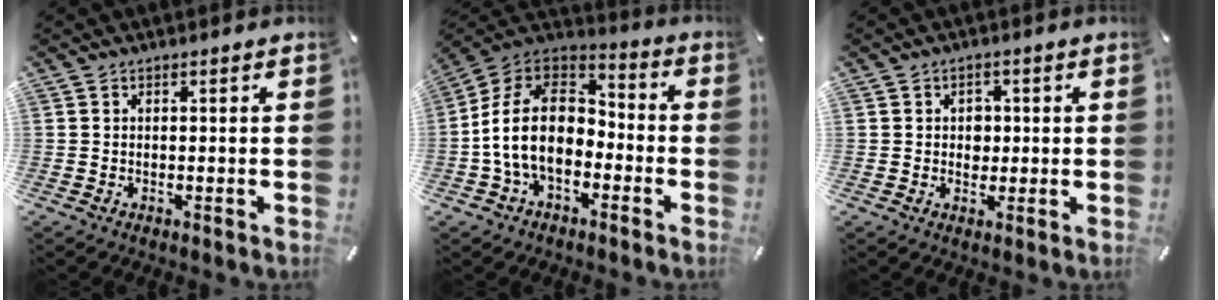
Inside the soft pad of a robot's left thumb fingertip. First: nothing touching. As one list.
[{"total": 16.2, "force": [-4.5, 11.2, 10.8], "torque": [-0.230, 0.030, -0.081]}, {"total": 3.3, "force": [0.1, 3.0, 1.2], "torque": [-0.004, -0.004, -0.006]}]